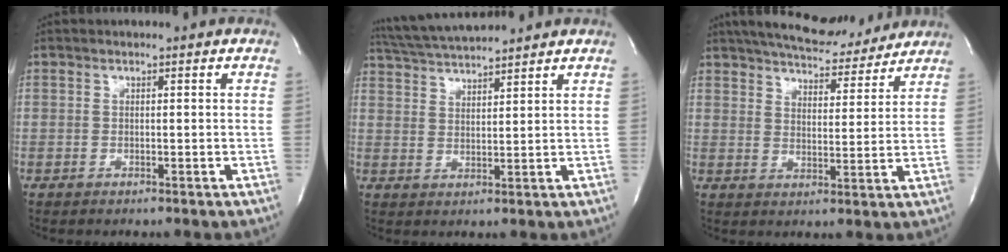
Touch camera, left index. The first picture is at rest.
{"total": 9.1, "force": [8.6, -0.1, 3.0], "torque": [-0.066, 0.027, 0.152]}
{"total": 14.2, "force": [12.7, 3.6, 5.1], "torque": [-0.074, 0.011, 0.179]}